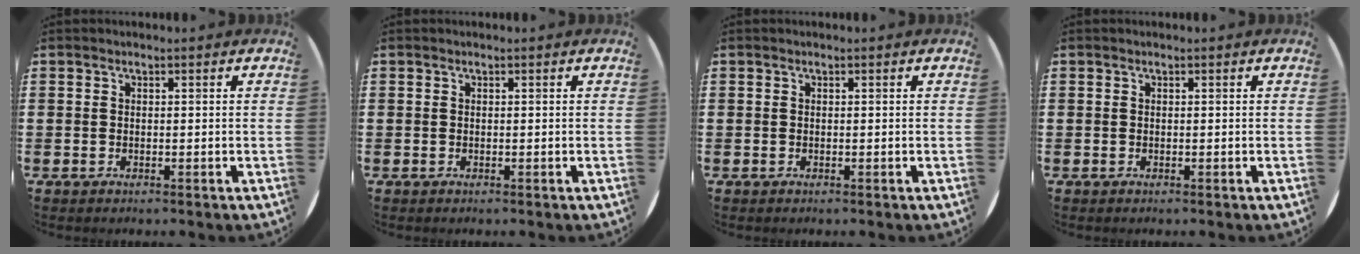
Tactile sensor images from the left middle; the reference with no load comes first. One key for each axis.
{"total": 0.0}
{"total": 0.0}
{"total": 0.0}